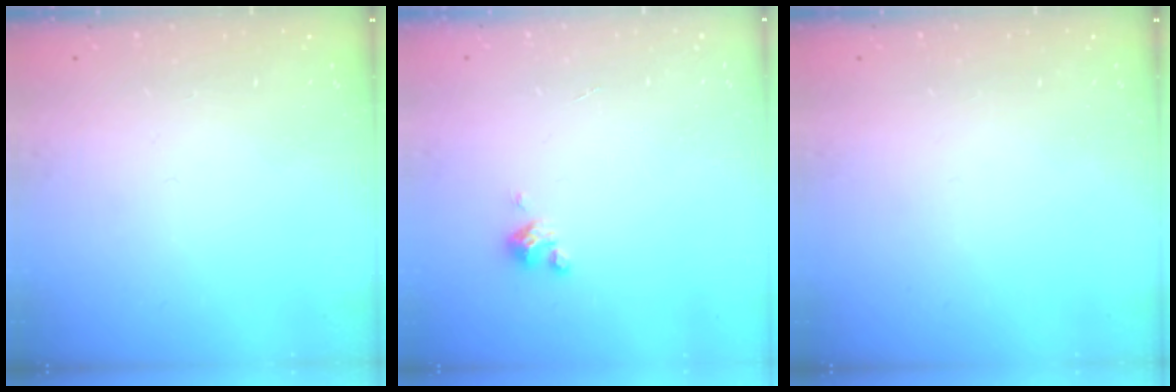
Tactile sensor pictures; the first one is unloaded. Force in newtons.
{"total": 3.7, "press": 3.7, "slide": 0.3}
{"total": 0.0}